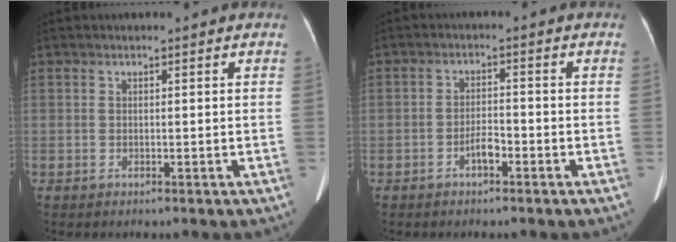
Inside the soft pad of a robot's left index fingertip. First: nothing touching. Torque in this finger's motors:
{"motor_torque": [0.00, 0.01, 0.00, 0.01]}